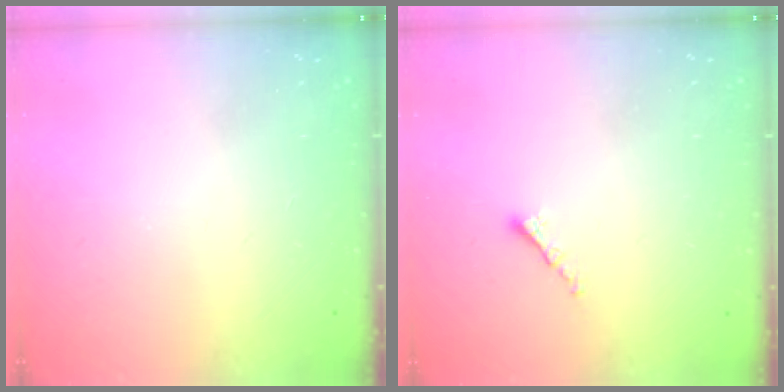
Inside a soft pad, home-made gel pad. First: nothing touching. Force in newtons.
{"total": 1.3, "press": 1.2, "slide": 0.6}